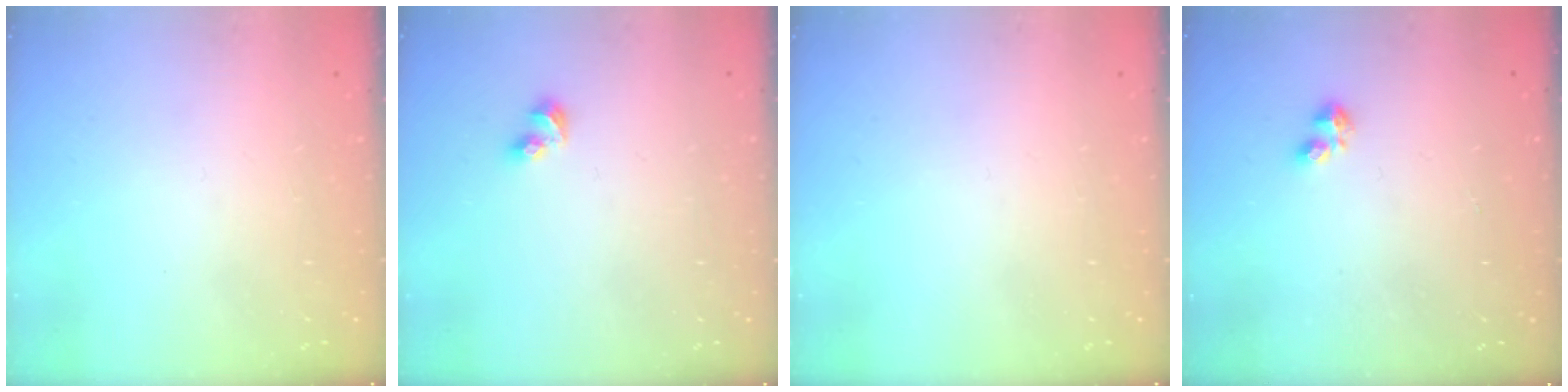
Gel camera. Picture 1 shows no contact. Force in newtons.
{"total": 3.7, "press": 3.7, "slide": 0.4}
{"total": 0.0}
{"total": 2.2, "press": 2.2, "slide": 0.4}